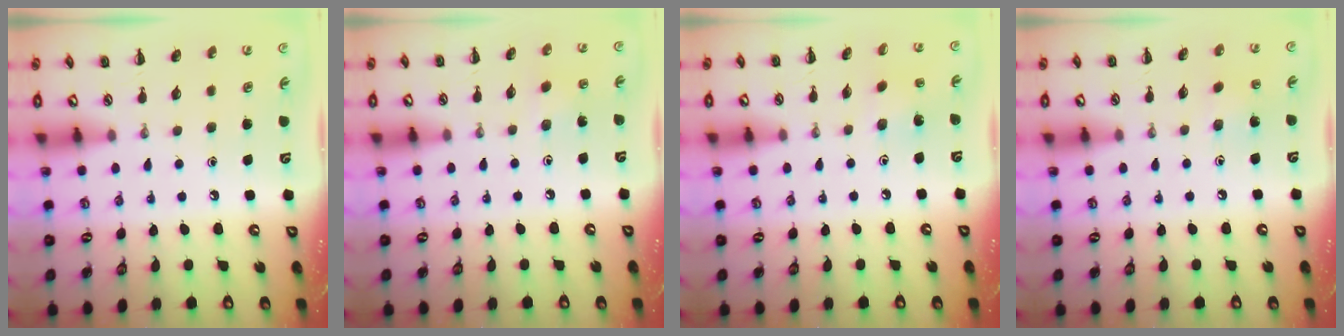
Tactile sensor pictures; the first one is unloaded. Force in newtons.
{"total": 2.6, "press": 2.5, "slide": 0.9}
{"total": 1.8, "press": 1.6, "slide": 0.7}
{"total": 6.5, "press": 6.2, "slide": 1.8}